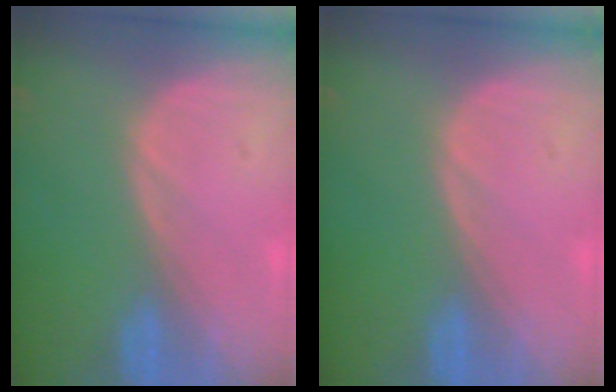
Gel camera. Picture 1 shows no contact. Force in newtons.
{"total": 0.0}